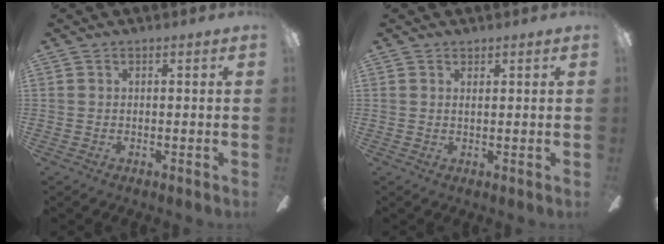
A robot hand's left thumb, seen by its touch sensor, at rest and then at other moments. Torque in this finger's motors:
{"motor_torque": [0.14, -0.21, -0.25, 0.03, 0.01]}